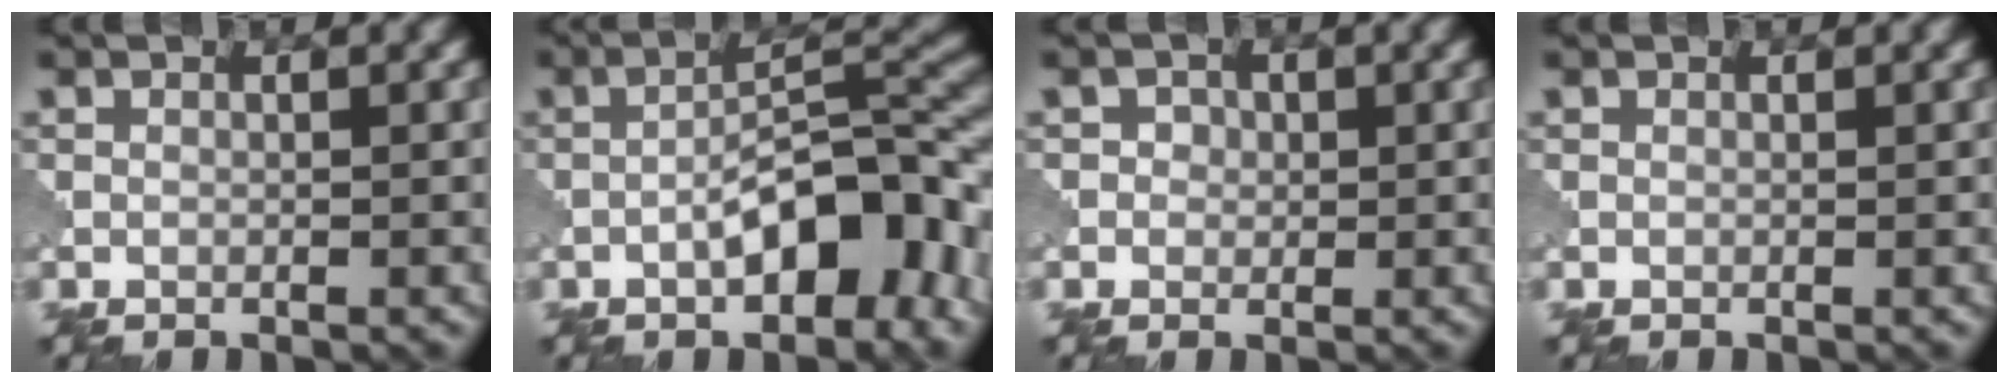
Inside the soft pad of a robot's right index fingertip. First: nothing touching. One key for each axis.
{"total": 8.7, "fx": -3.6, "fy": 2.9, "fz": 7.4, "tx": -0.107, "ty": 0.024, "tz": -0.065}
{"total": 1.5, "fx": 0.2, "fy": 1.4, "fz": 0.6, "tx": 0.003, "ty": 0.002, "tz": 0.001}
{"total": 0.0}